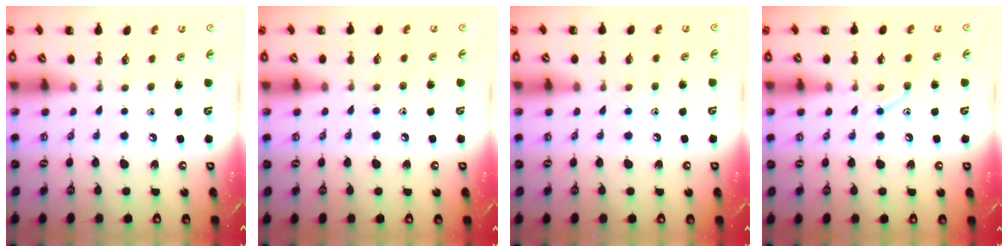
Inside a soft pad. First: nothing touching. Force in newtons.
{"total": 5.3, "press": 4.9, "slide": 2.0}
{"total": 5.6, "press": 5.5, "slide": 1.1}
{"total": 8.5, "press": 8.4, "slide": 1.4}